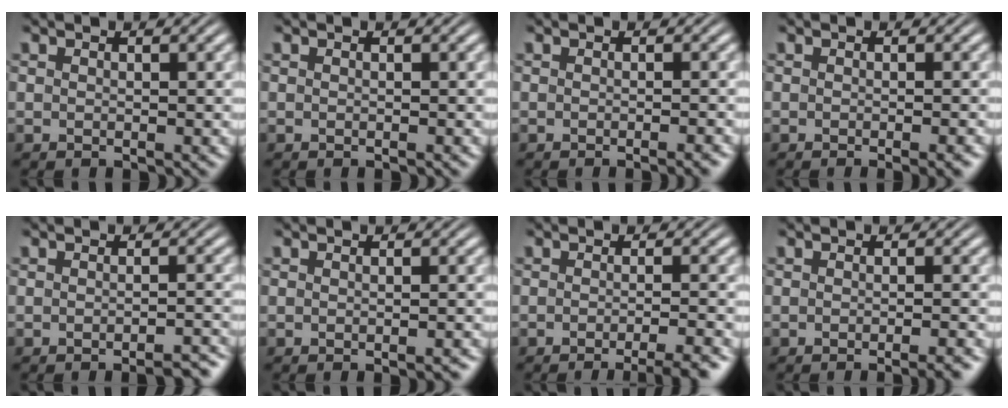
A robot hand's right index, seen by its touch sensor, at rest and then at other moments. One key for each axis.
{"total": 0.0}
{"total": 1.2, "fx": -1.0, "fy": 0.0, "fz": 0.7, "tx": -0.009, "ty": 0.004, "tz": -0.019}
{"total": 1.5, "fx": -1.1, "fy": 0.0, "fz": 1.0, "tx": -0.012, "ty": 0.003, "tz": -0.019}
{"total": 3.2, "fx": -2.9, "fy": 0.6, "fz": 1.2, "tx": -0.016, "ty": -0.001, "tz": -0.048}
{"total": 1.1, "fx": -1.0, "fy": 0.0, "fz": 0.5, "tx": -0.009, "ty": 0.002, "tz": -0.015}
{"total": 4.2, "fx": -3.5, "fy": 0.5, "fz": 2.3, "tx": -0.023, "ty": -0.001, "tz": -0.058}
{"total": 2.2, "fx": -1.8, "fy": 0.1, "fz": 1.2, "tx": -0.012, "ty": 0.004, "tz": -0.033}